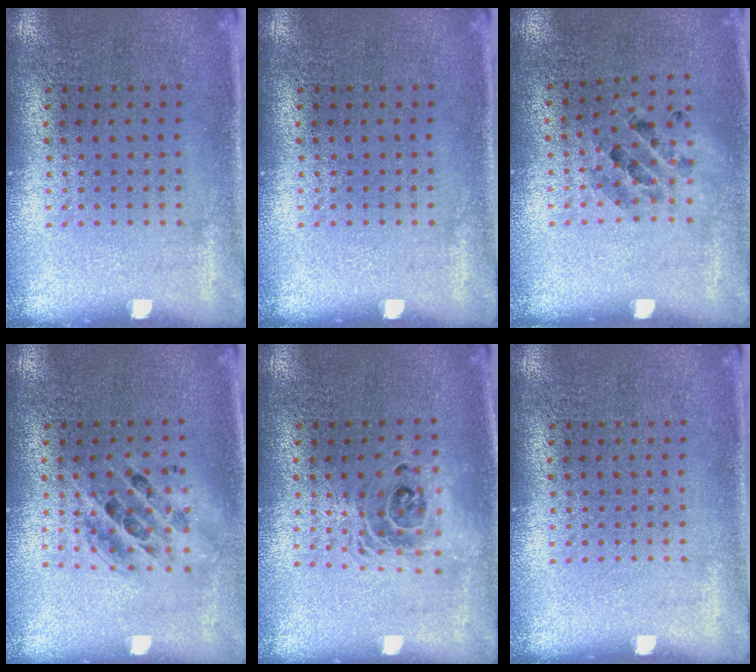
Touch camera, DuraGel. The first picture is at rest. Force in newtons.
{"total": 0.0}
{"total": 0.9, "press": 0.9, "slide": 0.1}
{"total": 1.5, "press": 1.2, "slide": 0.8}
{"total": 1.6, "press": 1.3, "slide": 0.9}
{"total": 0.0}